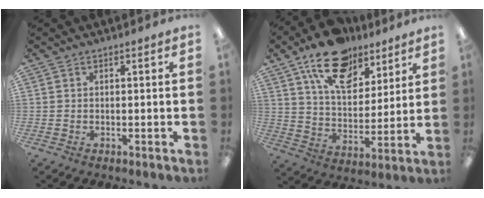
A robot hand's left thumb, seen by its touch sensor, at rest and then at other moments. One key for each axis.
{"total": 17.9, "fx": 11.9, "fy": 9.7, "fz": 9.1, "tx": -0.151, "ty": -0.055, "tz": 0.212}